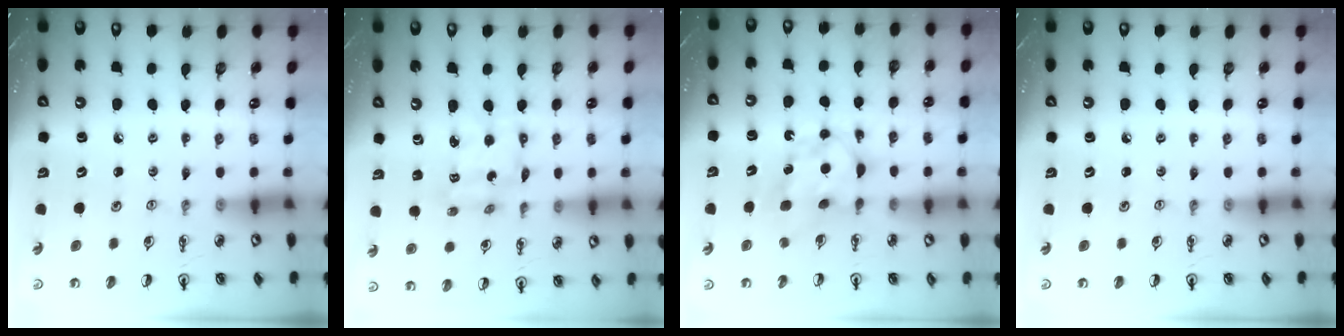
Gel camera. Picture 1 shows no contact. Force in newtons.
{"total": 7.0, "press": 7.0, "slide": 0.4}
{"total": 7.9, "press": 7.9, "slide": 0.7}
{"total": 0.0}